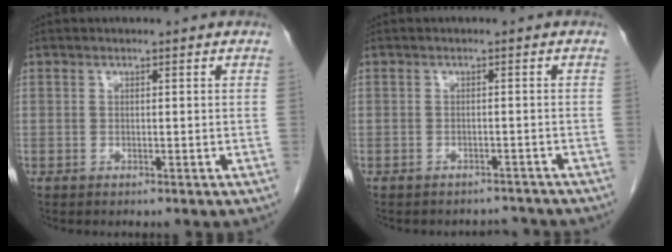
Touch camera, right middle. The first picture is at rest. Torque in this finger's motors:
{"motor_torque": [-0.25, -0.18, -0.01, 0.00]}